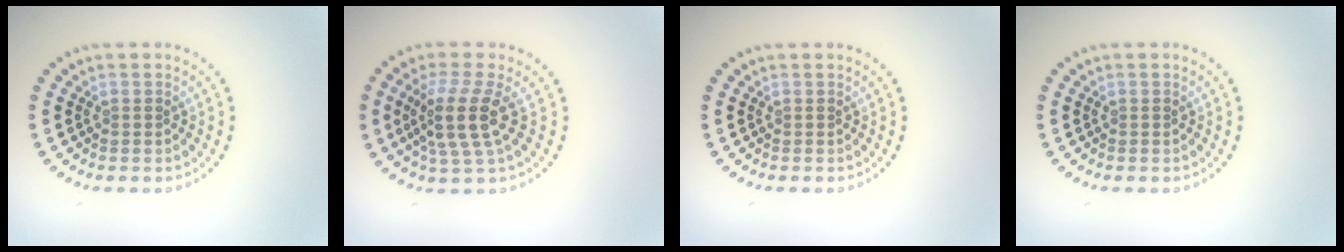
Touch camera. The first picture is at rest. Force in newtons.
{"total": 4.2, "press": 3.2, "slide": 2.7}
{"total": 0.0}
{"total": 0.0}